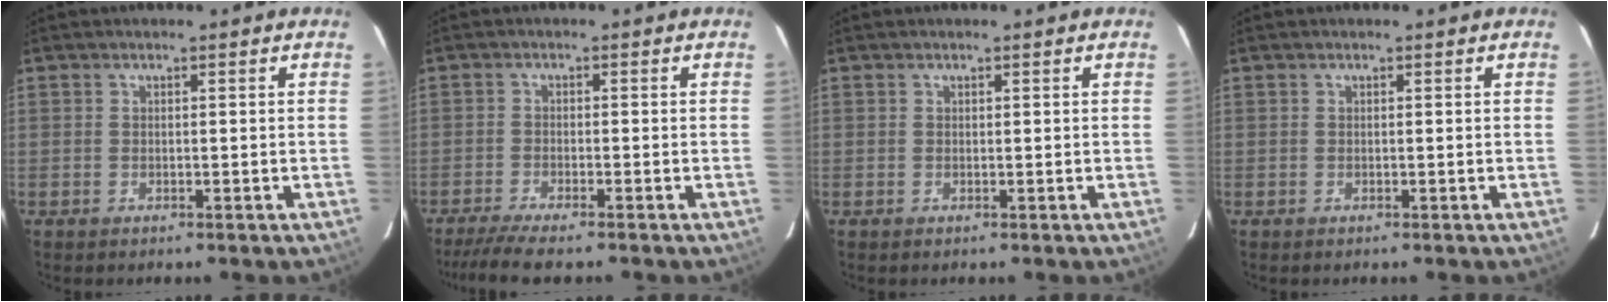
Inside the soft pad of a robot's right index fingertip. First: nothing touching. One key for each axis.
{"total": 6.3, "fx": -5.2, "fy": 0.2, "fz": 3.5, "tx": -0.058, "ty": -0.017, "tz": -0.088}
{"total": 0.0}
{"total": 0.0}